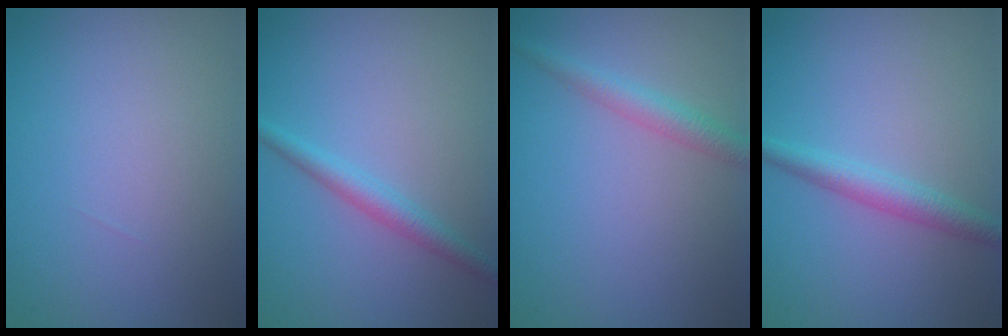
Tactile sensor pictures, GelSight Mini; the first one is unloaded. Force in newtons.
{"total": 2.1, "press": 2.1, "slide": 0.0}
{"total": 2.2, "press": 2.2, "slide": 0.1}
{"total": 2.5, "press": 2.5, "slide": 0.1}